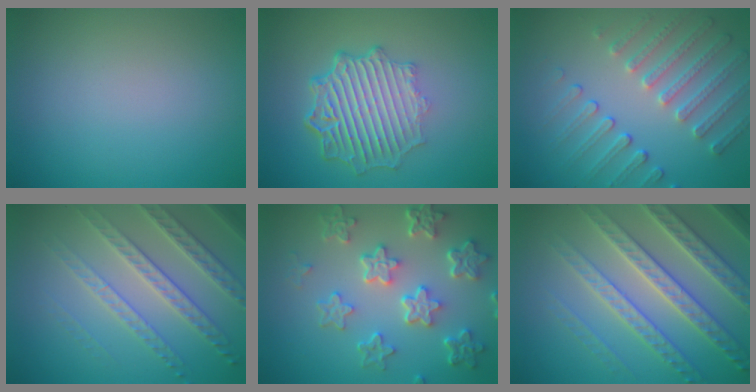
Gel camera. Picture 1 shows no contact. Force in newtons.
{"total": 7.0, "press": 5.1, "slide": 4.8}
{"total": 4.9, "press": 3.8, "slide": 3.1}
{"total": 4.7, "press": 4.0, "slide": 2.5}
{"total": 6.2, "press": 4.6, "slide": 4.2}
{"total": 7.0, "press": 6.8, "slide": 1.7}